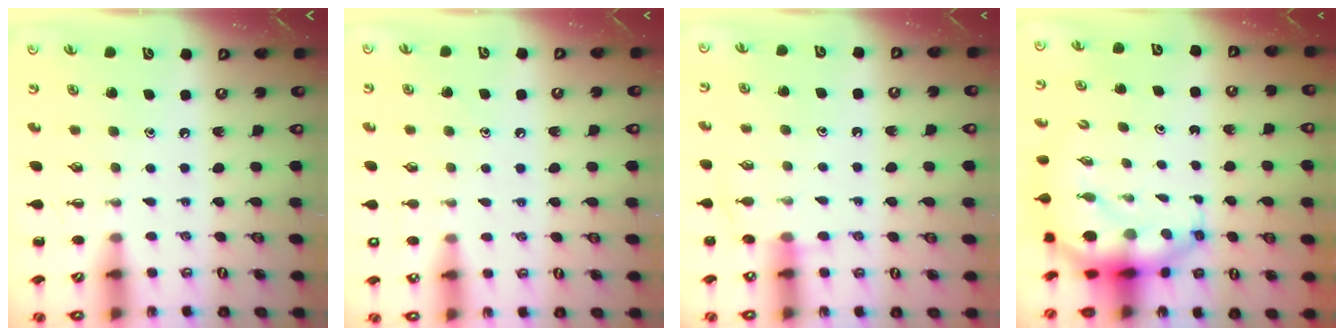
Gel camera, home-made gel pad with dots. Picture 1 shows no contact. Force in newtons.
{"total": 6.9, "press": 6.6, "slide": 1.9}
{"total": 7.1, "press": 7.0, "slide": 1.4}
{"total": 7.2, "press": 7.0, "slide": 1.8}